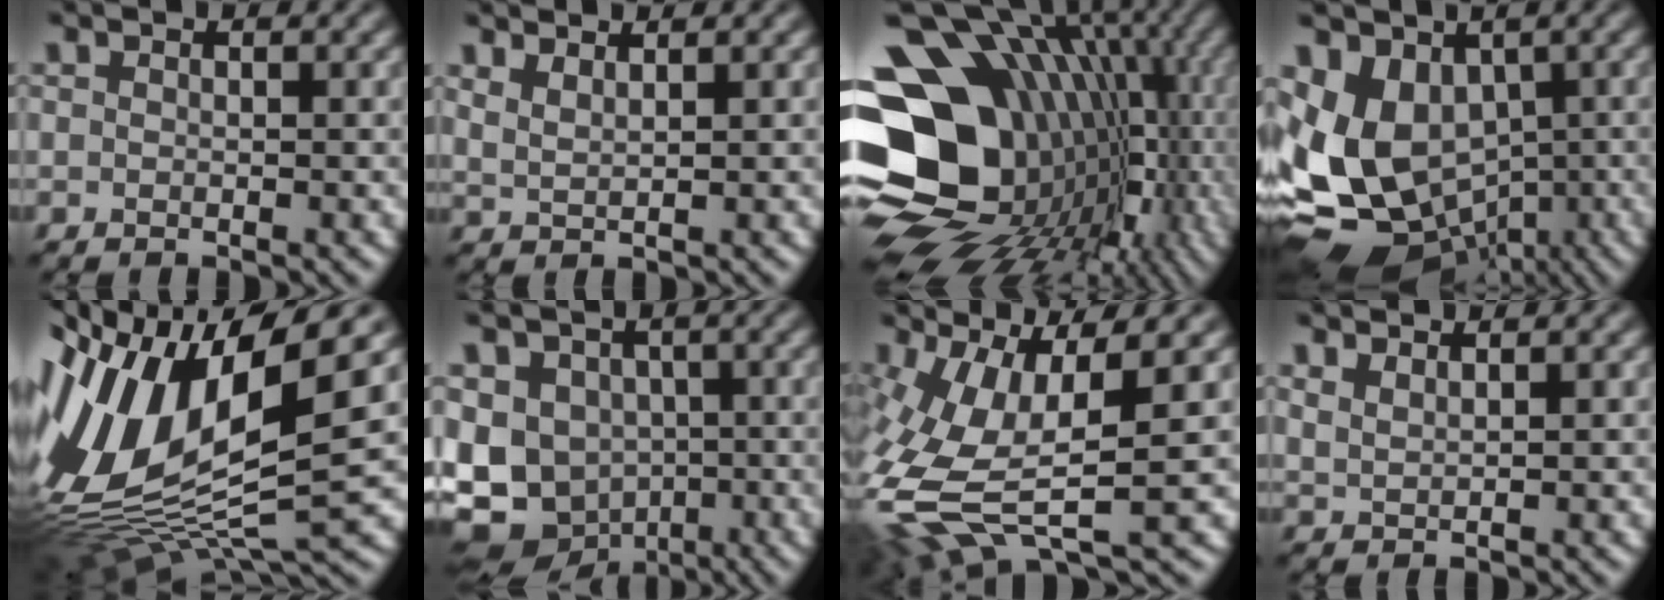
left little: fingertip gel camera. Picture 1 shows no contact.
{"total": 2.0, "force": [1.7, 0.5, 1.0], "torque": [-0.014, 0.004, 0.024]}
{"total": 18.4, "force": [-0.7, 14.2, 11.6], "torque": [-0.200, 0.001, 0.009]}
{"total": 11.6, "force": [-1.1, 8.9, 7.4], "torque": [-0.153, -0.024, -0.011]}
{"total": 15.6, "force": [2.1, 6.5, 14.0], "torque": [-0.301, 0.001, 0.040]}
{"total": 10.7, "force": [-3.1, 8.8, 5.2], "torque": [-0.097, -0.029, -0.051]}
{"total": 10.7, "force": [-1.1, 4.1, 9.9], "torque": [-0.228, -0.018, -0.015]}
{"total": 1.6, "force": [1.4, 0.3, 0.7], "torque": [-0.011, 0.002, 0.024]}